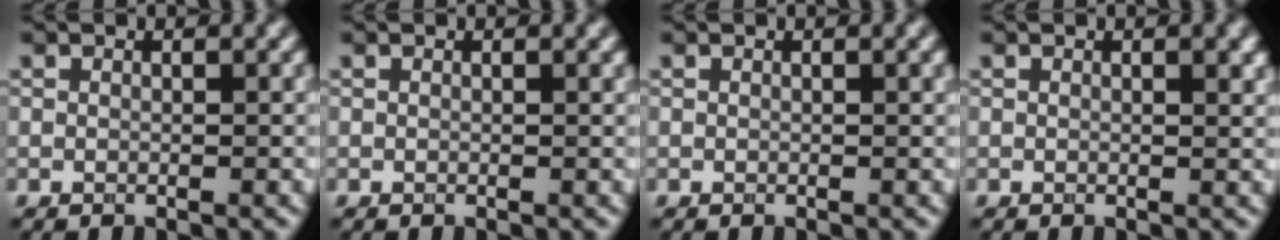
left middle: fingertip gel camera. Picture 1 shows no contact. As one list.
[{"total": 0.0}, {"total": 0.6, "force": [0.2, 0.1, 0.6], "torque": [-0.007, 0.003, 0.002]}, {"total": 1.2, "force": [0.5, 0.4, 1.1], "torque": [-0.012, -0.002, 0.008]}]